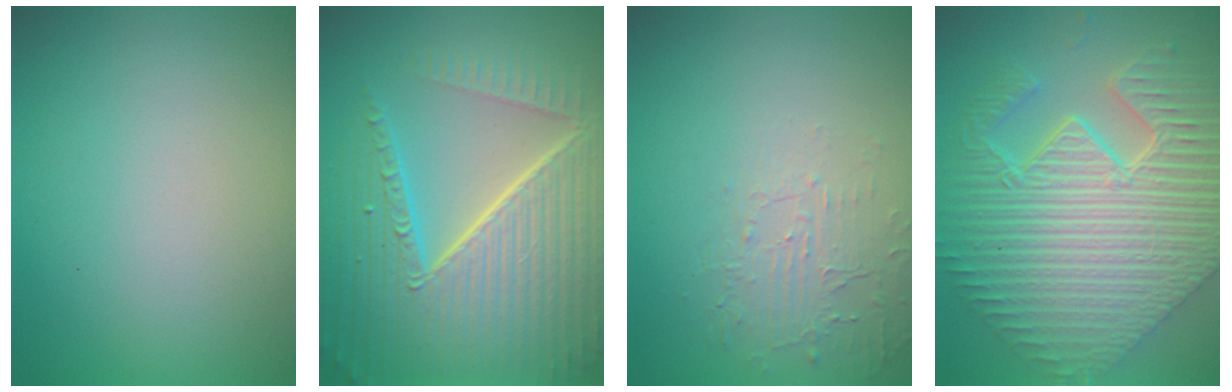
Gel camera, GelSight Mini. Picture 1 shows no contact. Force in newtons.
{"total": 10.5, "press": 6.6, "slide": 8.2}
{"total": 1.8, "press": 0.7, "slide": 1.7}
{"total": 11.3, "press": 7.9, "slide": 8.1}